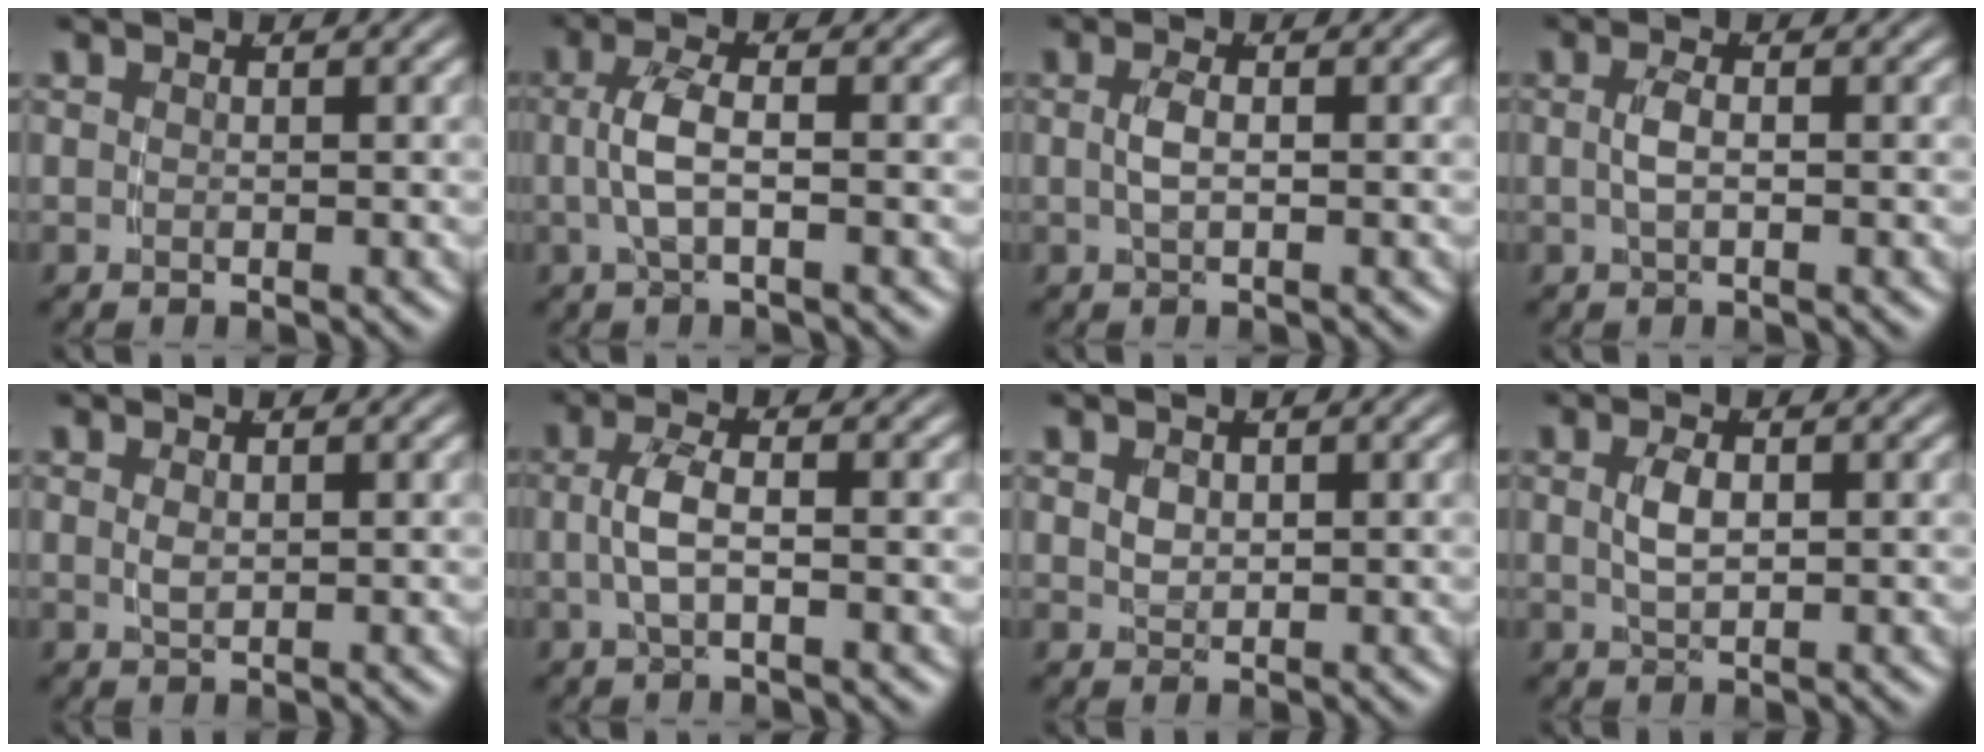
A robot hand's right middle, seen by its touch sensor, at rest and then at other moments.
{"total": 2.9, "force": [-0.2, 0.5, 2.8], "torque": [-0.065, 0.001, -0.001]}
{"total": 1.5, "force": [-0.2, 0.0, 1.5], "torque": [-0.034, -0.002, 0.002]}
{"total": 1.6, "force": [-0.3, 0.0, 1.5], "torque": [-0.033, -0.001, -0.001]}
{"total": 0.7, "force": [0.3, -0.2, 0.7], "torque": [-0.014, -0.009, 0.015]}
{"total": 2.5, "force": [-0.3, 0.4, 2.5], "torque": [-0.056, 0.000, -0.003]}
{"total": 0.9, "force": [0.4, 0.4, 0.7], "torque": [-0.017, -0.008, 0.018]}
{"total": 1.8, "force": [0.1, 0.4, 1.8], "torque": [-0.037, -0.006, 0.011]}